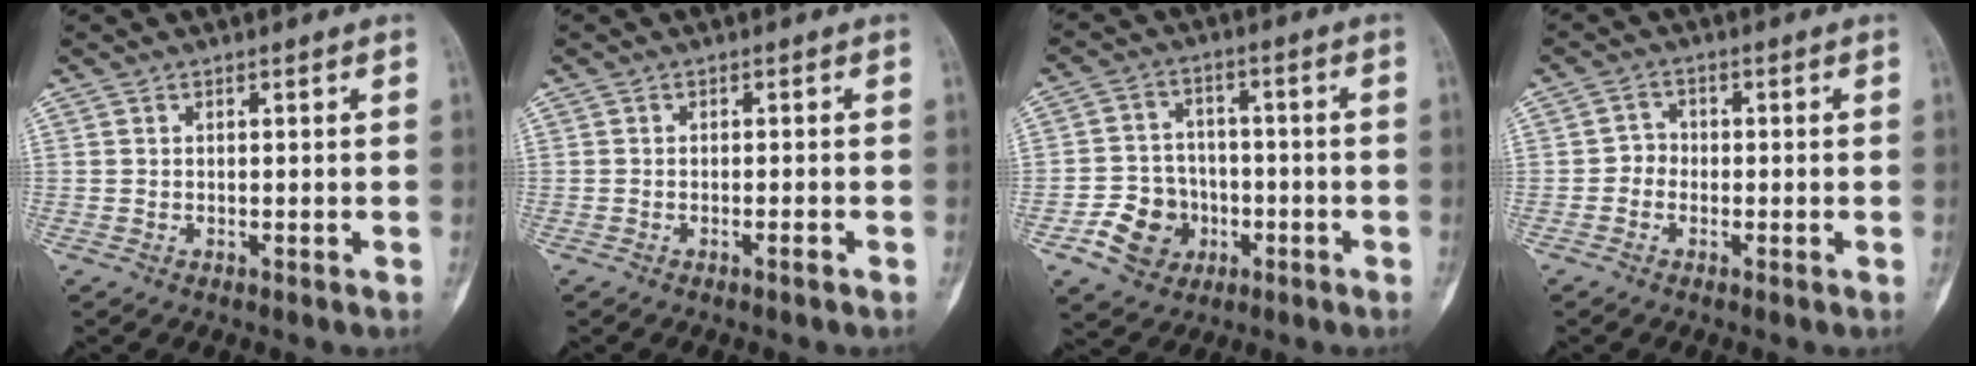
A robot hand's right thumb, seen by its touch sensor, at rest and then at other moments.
{"total": 1.0, "force": [-0.6, 0.0, 0.7], "torque": [-0.018, 0.003, -0.009]}
{"total": 9.4, "force": [-3.6, 8.1, 3.2], "torque": [-0.022, 0.028, -0.056]}
{"total": 2.5, "force": [-0.9, 2.2, 0.8], "torque": [0.007, 0.010, -0.028]}